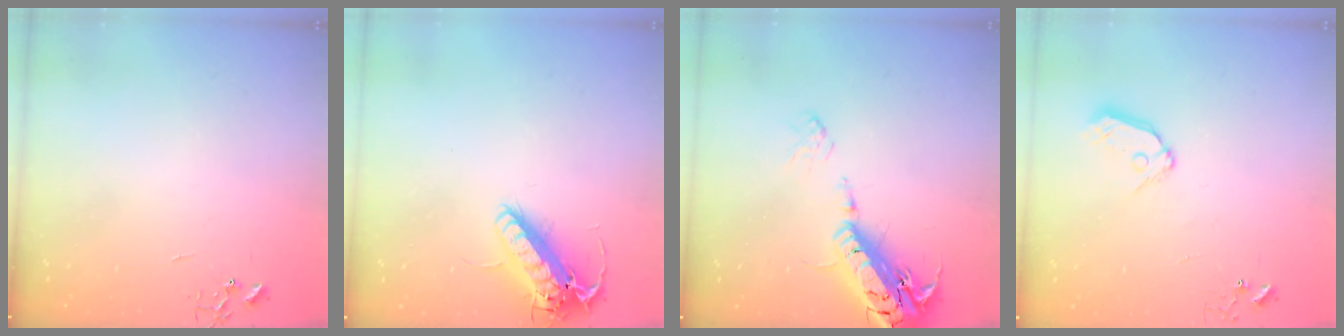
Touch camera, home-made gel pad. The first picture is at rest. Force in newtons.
{"total": 16.2, "press": 15.9, "slide": 3.2}
{"total": 22.4, "press": 22.0, "slide": 4.3}
{"total": 8.4, "press": 8.4, "slide": 0.8}